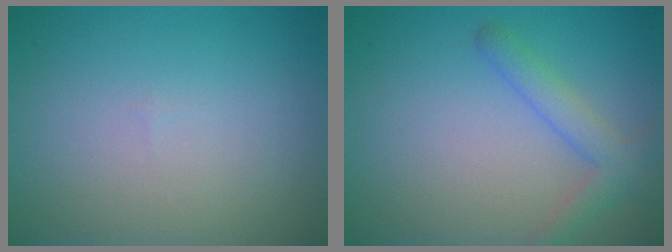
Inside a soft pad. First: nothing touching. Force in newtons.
{"total": 2.3, "press": 2.3, "slide": 0.2}